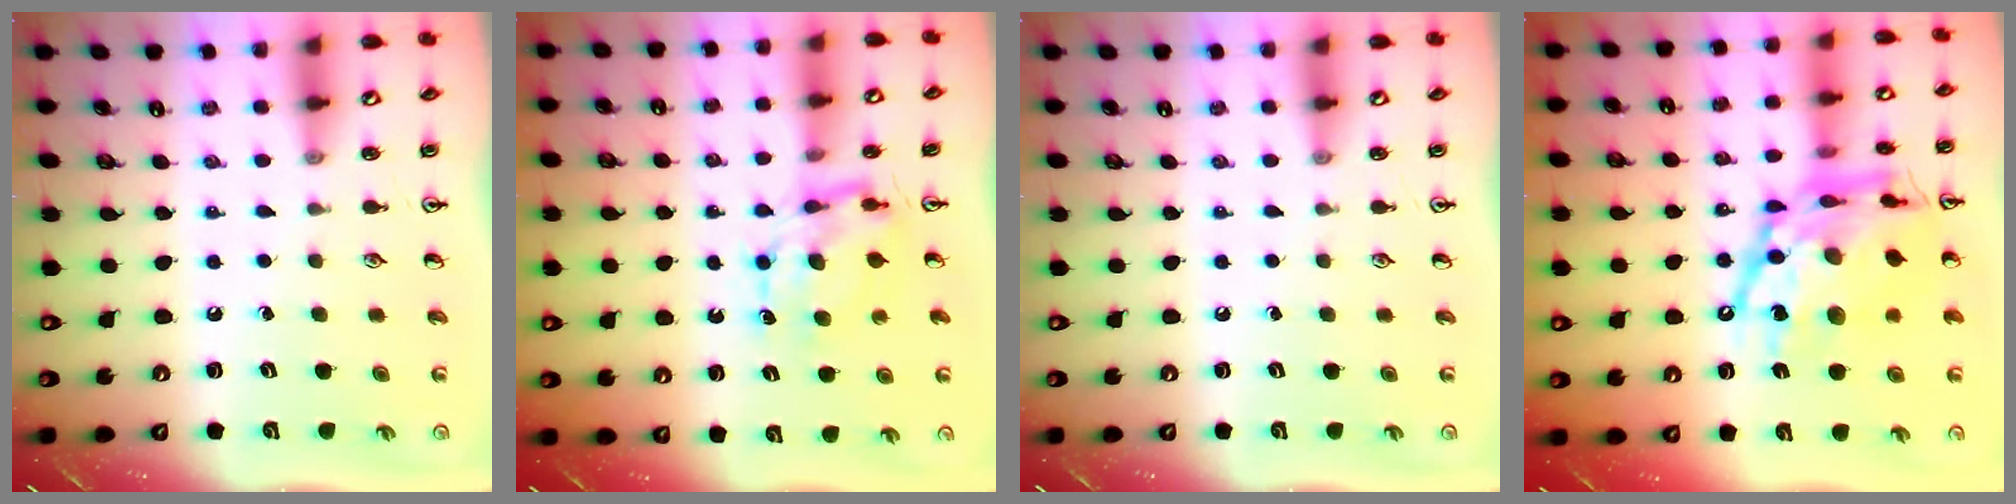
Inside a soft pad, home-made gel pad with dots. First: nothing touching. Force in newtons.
{"total": 6.9, "press": 6.9, "slide": 0.7}
{"total": 0.0}
{"total": 22.7, "press": 22.6, "slide": 1.9}